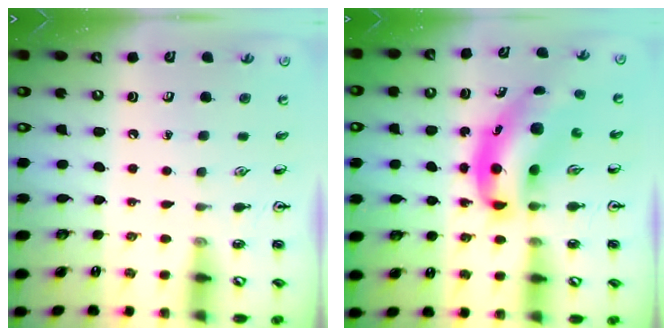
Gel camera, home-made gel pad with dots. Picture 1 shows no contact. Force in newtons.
{"total": 10.0, "press": 9.6, "slide": 2.9}